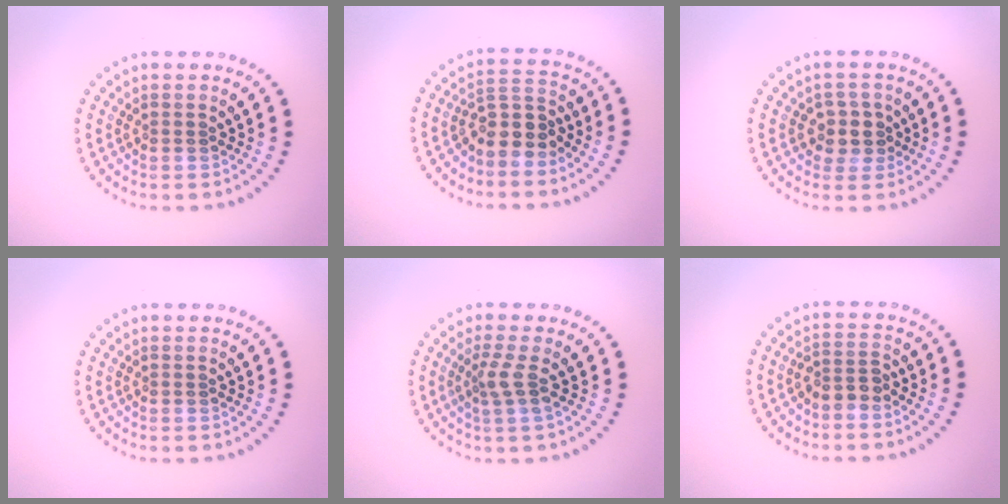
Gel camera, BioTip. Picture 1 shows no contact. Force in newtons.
{"total": 3.5, "press": 3.0, "slide": 1.9}
{"total": 2.5, "press": 2.2, "slide": 1.0}
{"total": 0.0}
{"total": 1.9, "press": 1.4, "slide": 1.3}
{"total": 2.0, "press": 1.7, "slide": 1.0}